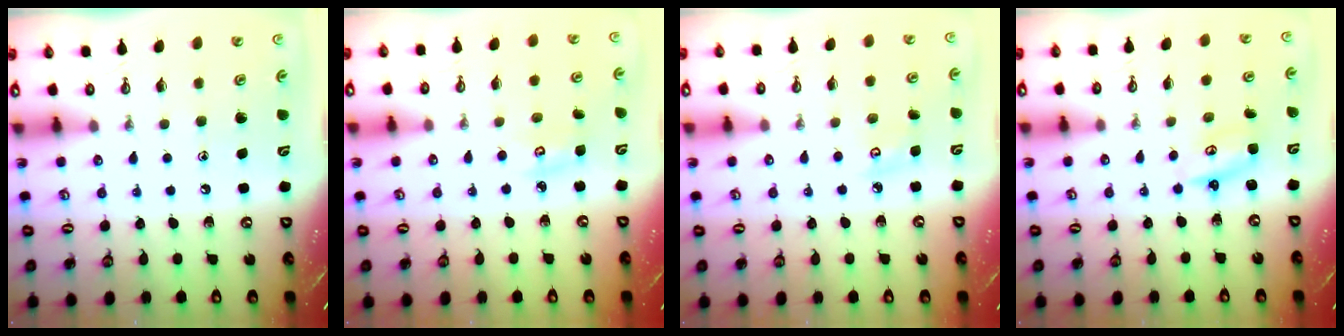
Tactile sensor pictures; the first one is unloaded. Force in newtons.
{"total": 4.0, "press": 4.0, "slide": 0.3}
{"total": 4.1, "press": 4.1, "slide": 0.4}
{"total": 2.7, "press": 2.7, "slide": 0.2}